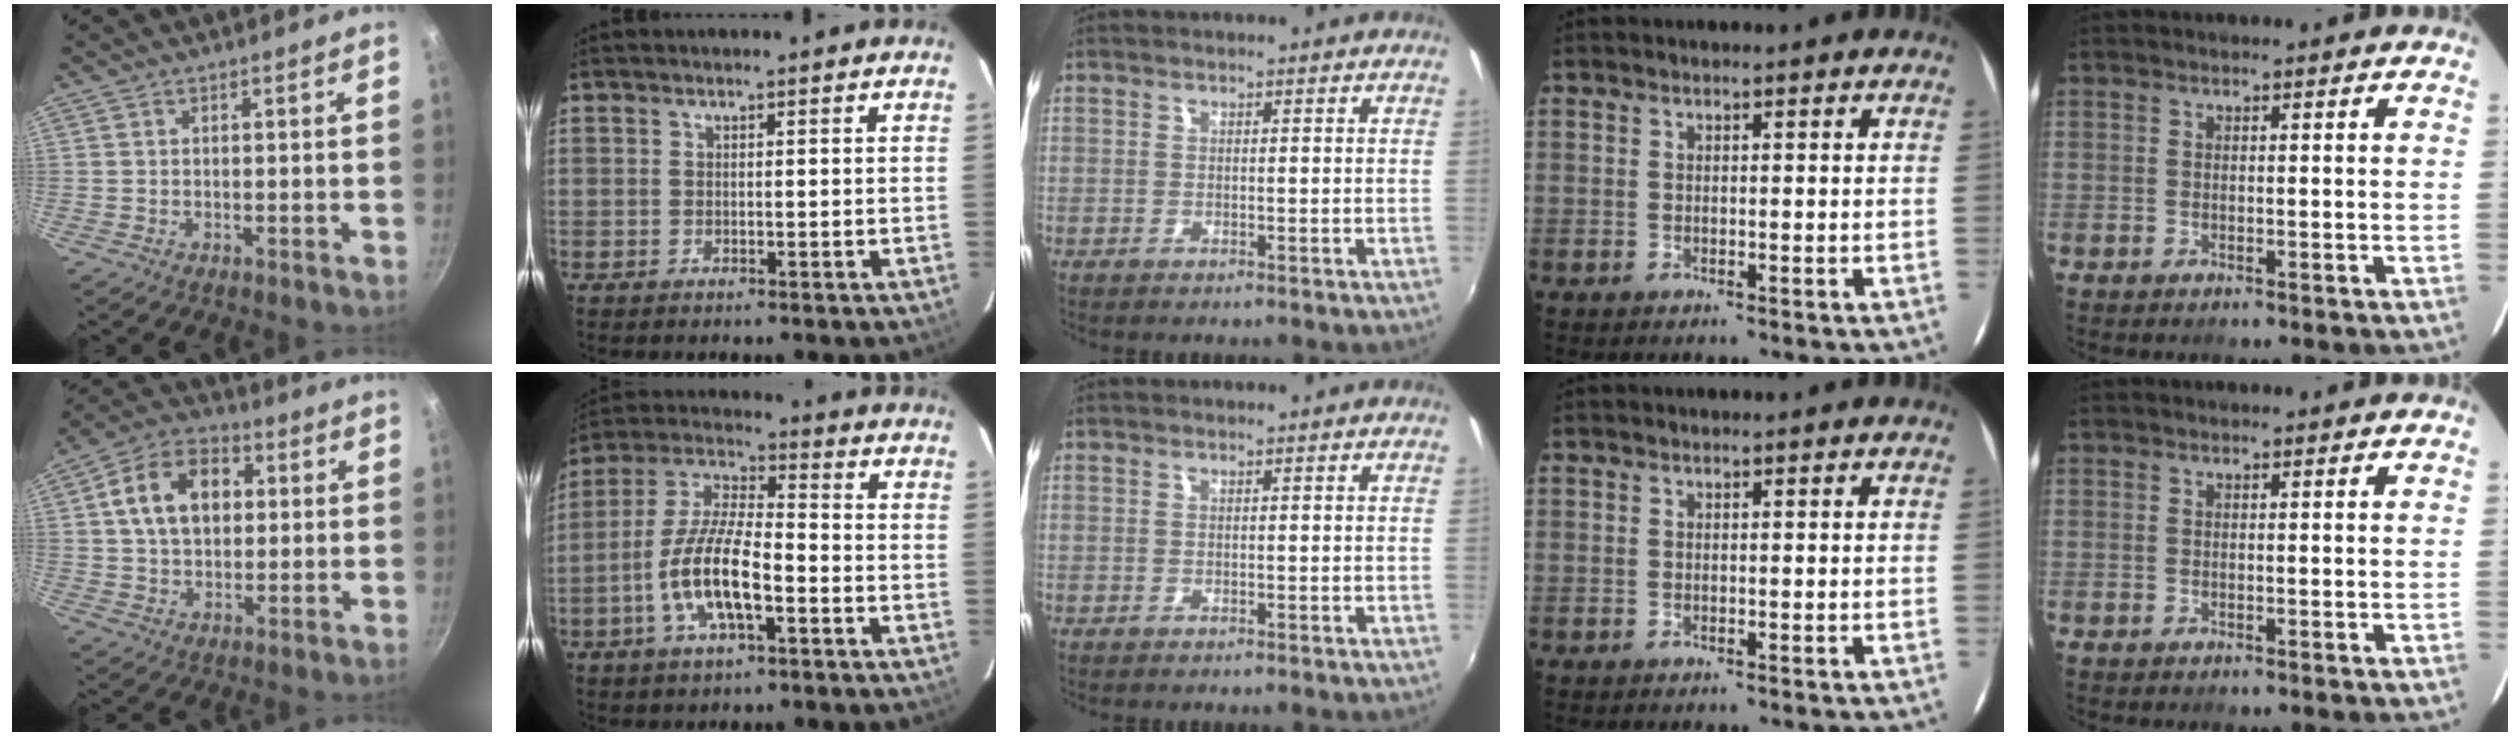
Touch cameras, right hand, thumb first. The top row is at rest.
{"thumb": {"total": 13.5, "force": [2.7, 9.5, 9.3], "torque": [-0.131, 0.018, 0.033]}, "index": {"total": 12.8, "force": [-4.7, 4.0, 11.2], "torque": [-0.234, -0.003, -0.089]}}